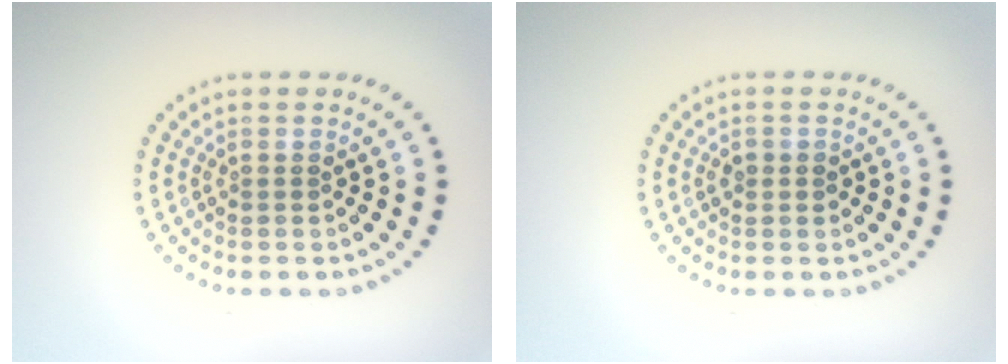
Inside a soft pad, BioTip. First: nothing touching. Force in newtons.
{"total": 1.1, "press": 1.0, "slide": 0.4}